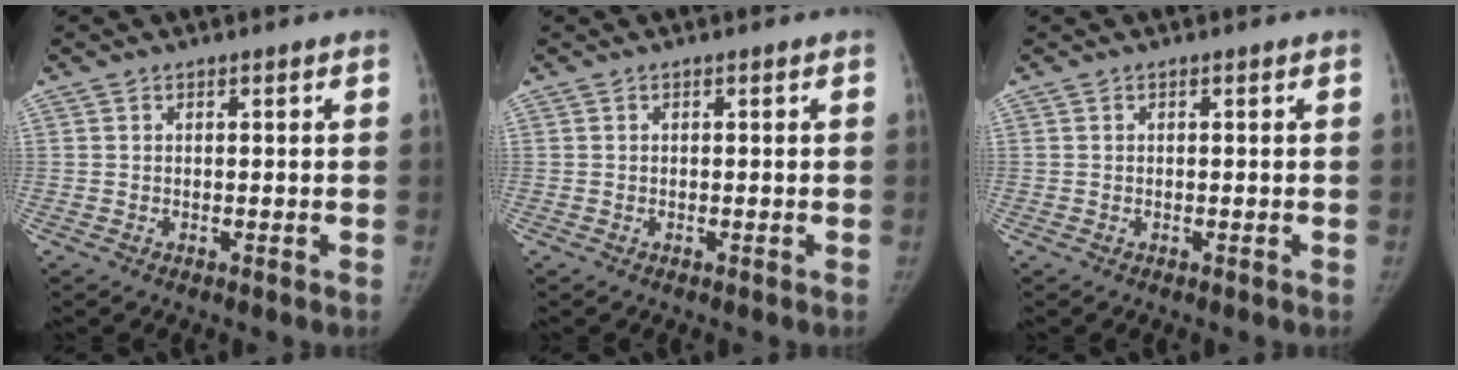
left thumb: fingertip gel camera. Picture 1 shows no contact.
{"total": 0.0}
{"total": 0.0}